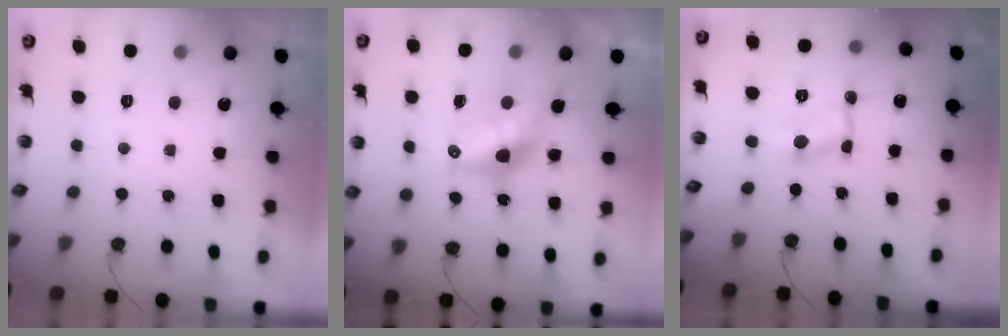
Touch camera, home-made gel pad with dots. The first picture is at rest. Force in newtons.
{"total": 10.5, "press": 10.4, "slide": 0.9}
{"total": 0.7, "press": 0.7, "slide": 0.1}